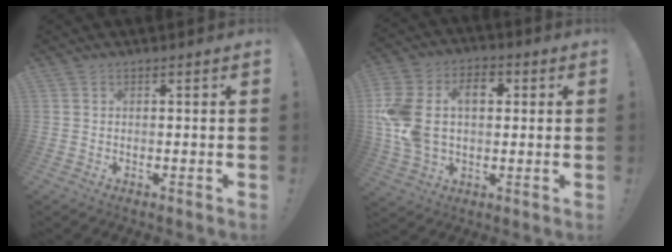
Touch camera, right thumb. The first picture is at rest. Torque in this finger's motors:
{"motor_torque": [2.19, 1.99, 1.67, 0.27, 0.17]}